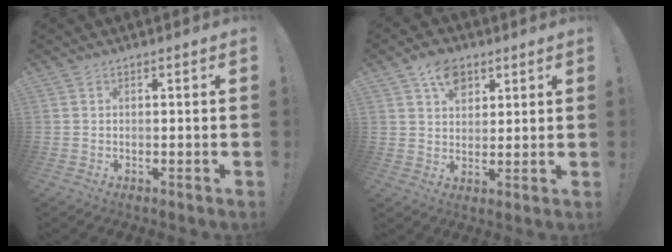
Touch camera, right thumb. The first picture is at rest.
{"total": 8.2, "force": [4.5, 5.6, 4.1], "torque": [-0.061, -0.012, 0.083]}